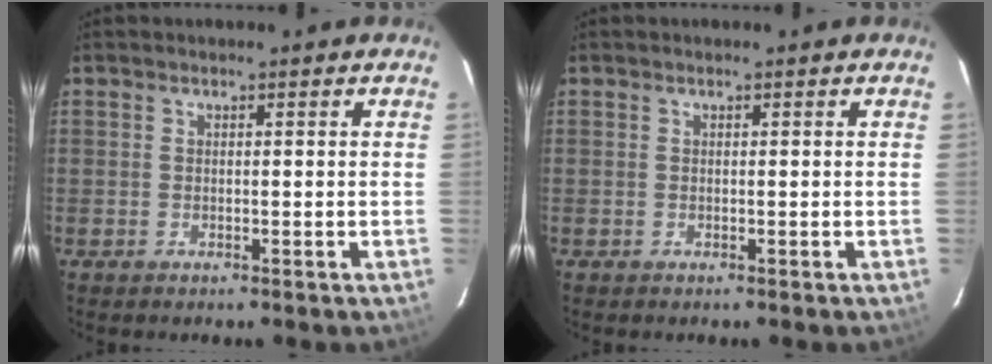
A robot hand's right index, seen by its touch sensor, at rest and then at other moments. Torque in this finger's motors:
{"motor_torque": [0.09, 0.09, 0.00, 0.01]}